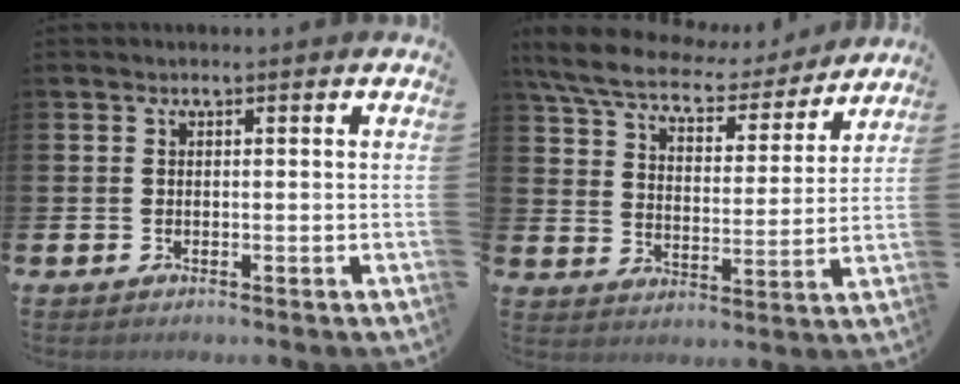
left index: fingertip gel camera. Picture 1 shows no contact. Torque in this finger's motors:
{"motor_torque": [1.19, -0.95, 0.42, 0.20]}